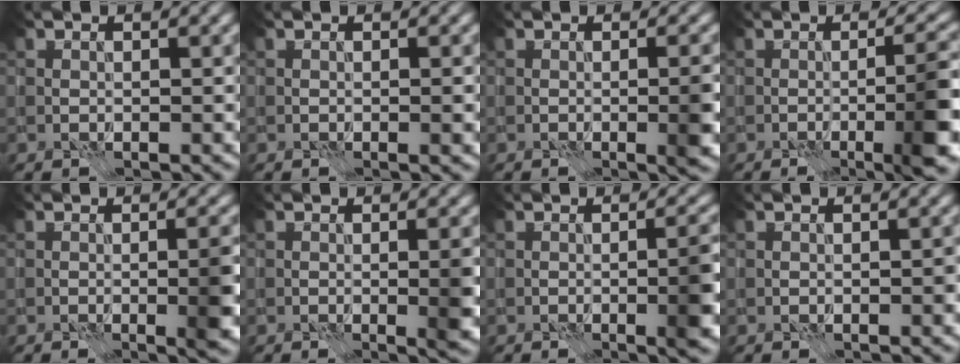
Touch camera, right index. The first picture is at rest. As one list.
[{"total": 0.8, "force": [-0.2, 0.0, 0.8], "torque": [-0.011, 0.001, -0.005]}, {"total": 2.9, "force": [-0.6, 0.6, 2.8], "torque": [-0.036, 0.004, -0.013]}, {"total": 7.3, "force": [-2.5, 1.7, 6.6], "torque": [-0.081, 0.011, -0.043]}, {"total": 3.8, "force": [-0.7, 0.8, 3.6], "torque": [-0.048, 0.002, -0.014]}, {"total": 3.0, "force": [-0.4, 0.5, 2.9], "torque": [-0.039, 0.000, -0.007]}, {"total": 4.0, "force": [-0.9, 0.9, 3.8], "torque": [-0.048, 0.007, -0.019]}, {"total": 0.6, "force": [-0.2, 0.2, 0.5], "torque": [-0.008, 0.003, -0.003]}]